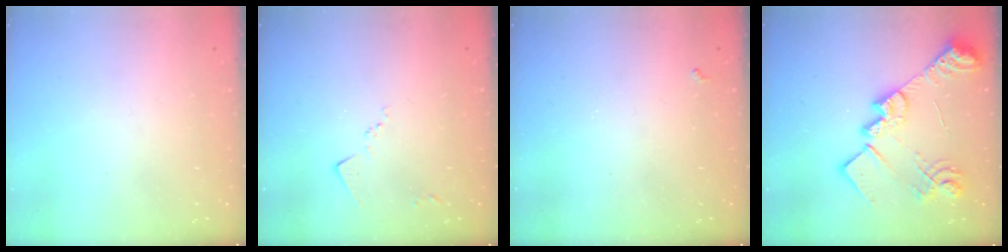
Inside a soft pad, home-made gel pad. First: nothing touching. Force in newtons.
{"total": 5.5, "press": 5.4, "slide": 0.6}
{"total": 1.9, "press": 1.9, "slide": 0.4}
{"total": 22.1, "press": 22.1, "slide": 1.4}